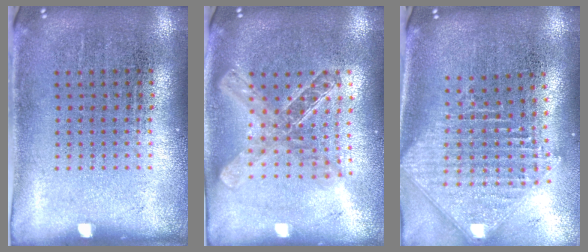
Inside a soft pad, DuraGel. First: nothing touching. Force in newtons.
{"total": 2.0, "press": 1.7, "slide": 1.2}
{"total": 2.5, "press": 2.0, "slide": 1.6}